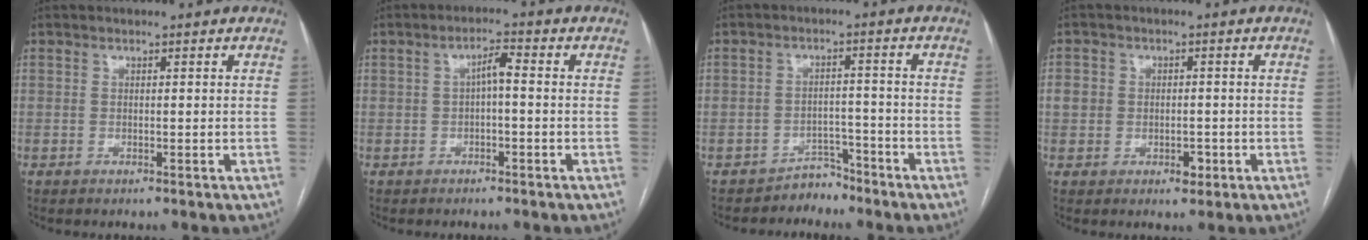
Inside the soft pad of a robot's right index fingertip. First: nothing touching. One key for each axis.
{"total": 2.7, "fx": 0.0, "fy": 0.7, "fz": 2.6, "tx": -0.046, "ty": 0.017, "tz": 0.000}
{"total": 3.4, "fx": -3.0, "fy": 1.6, "fz": -0.7, "tx": 0.021, "ty": 0.012, "tz": -0.046}
{"total": 4.8, "fx": -1.0, "fy": 3.9, "fz": 2.6, "tx": -0.033, "ty": 0.012, "tz": -0.008}